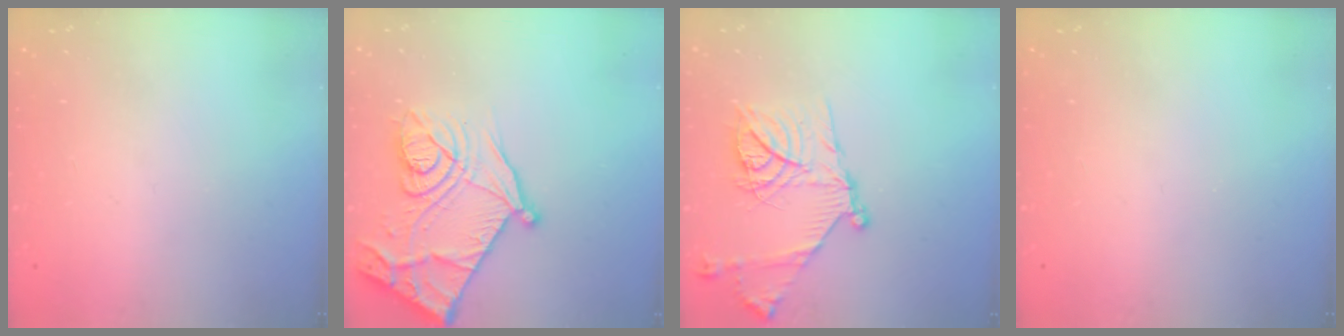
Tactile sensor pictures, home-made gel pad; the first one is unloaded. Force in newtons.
{"total": 22.3, "press": 22.3, "slide": 0.4}
{"total": 18.9, "press": 18.8, "slide": 1.9}
{"total": 0.0}